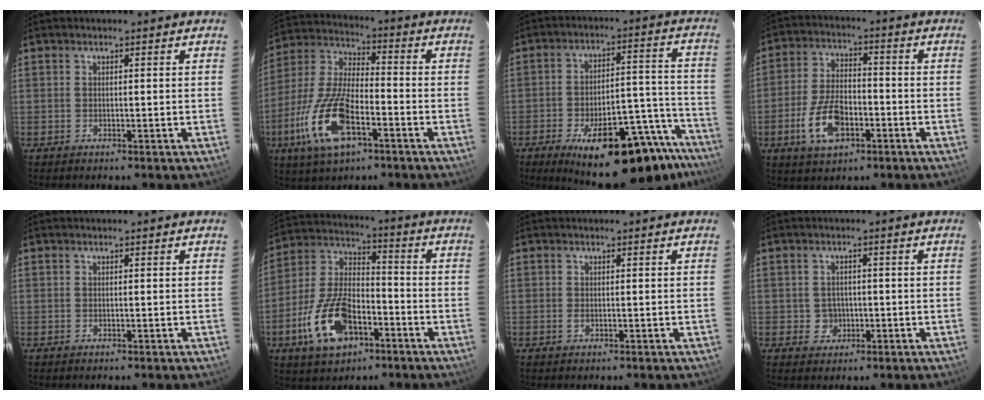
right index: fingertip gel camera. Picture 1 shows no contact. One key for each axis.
{"total": 16.6, "fx": -7.2, "fy": 6.5, "fz": 13.5, "tx": -0.299, "ty": -0.013, "tz": -0.140}
{"total": 25.6, "fx": -18.8, "fy": 8.3, "fz": 15.3, "tx": -0.202, "ty": 0.018, "tz": -0.245}
{"total": 10.8, "fx": -4.4, "fy": 5.7, "fz": 8.0, "tx": -0.168, "ty": 0.003, "tz": -0.074}
{"total": 0.0}
{"total": 15.8, "fx": -7.2, "fy": 8.5, "fz": 11.2, "tx": -0.238, "ty": 0.011, "tz": -0.122}
{"total": 0.6, "fx": -0.1, "fy": 0.4, "fz": 0.4, "tx": -0.009, "ty": 0.000, "tz": -0.001}
{"total": 3.1, "fx": -0.5, "fy": 3.0, "fz": 0.4, "tx": -0.010, "ty": 0.008, "tz": -0.002}